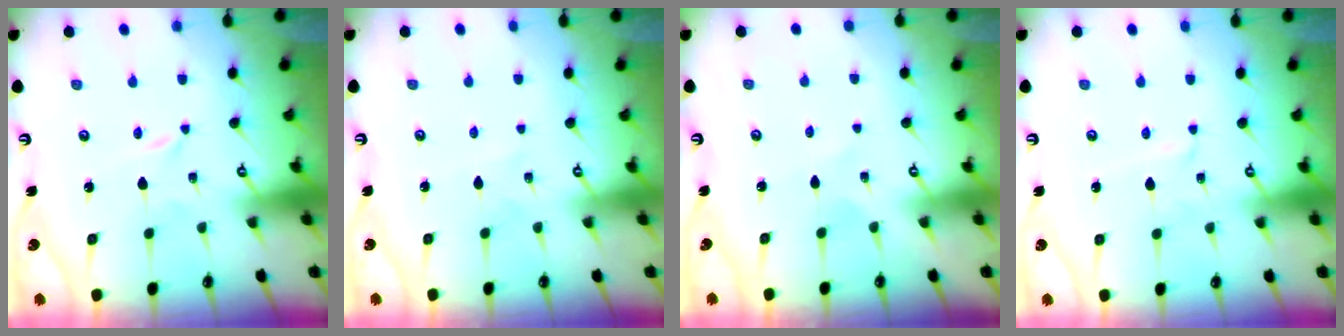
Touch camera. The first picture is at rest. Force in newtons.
{"total": 2.7, "press": 2.7, "slide": 0.3}
{"total": 2.5, "press": 2.5, "slide": 0.3}
{"total": 2.1, "press": 2.1, "slide": 0.3}